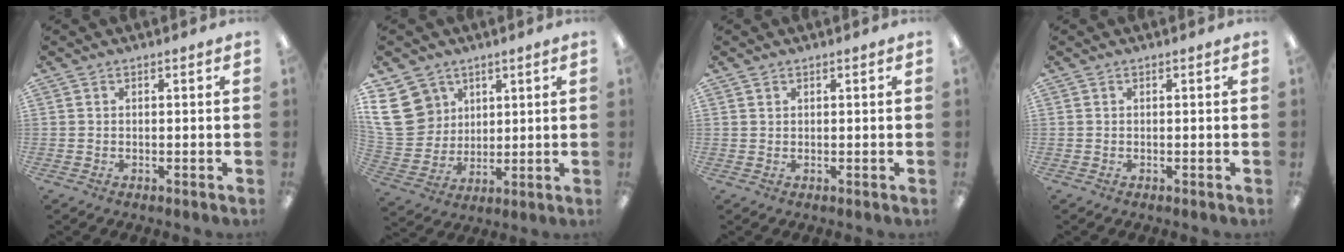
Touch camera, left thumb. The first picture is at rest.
{"total": 13.2, "force": [5.3, 11.1, 5.0], "torque": [-0.107, -0.017, 0.106]}
{"total": 0.9, "force": [0.5, 0.6, 0.2], "torque": [-0.006, 0.002, 0.010]}
{"total": 0.0}